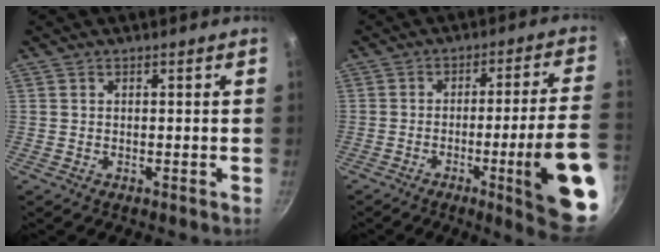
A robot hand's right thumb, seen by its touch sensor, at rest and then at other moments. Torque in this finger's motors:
{"motor_torque": [2.86, 2.13, 2.27, -0.48, 0.43]}